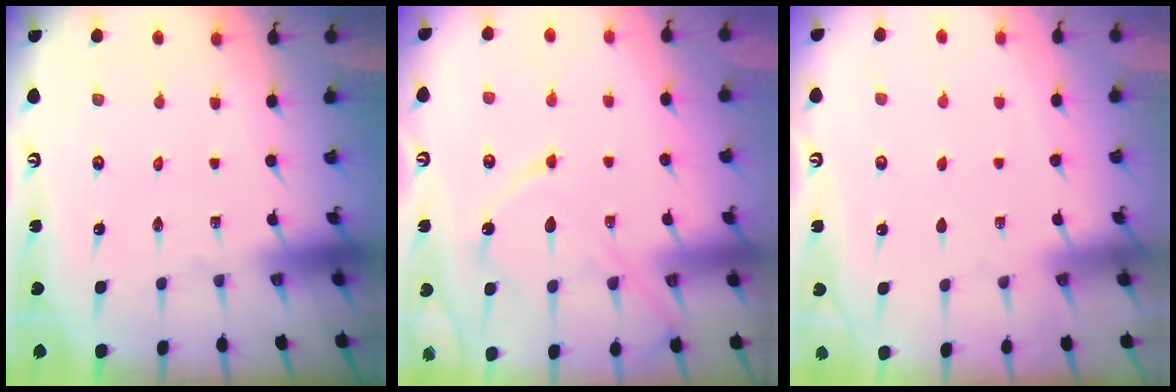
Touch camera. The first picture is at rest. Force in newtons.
{"total": 11.9, "press": 11.9, "slide": 1.0}
{"total": 3.0, "press": 3.0, "slide": 0.4}